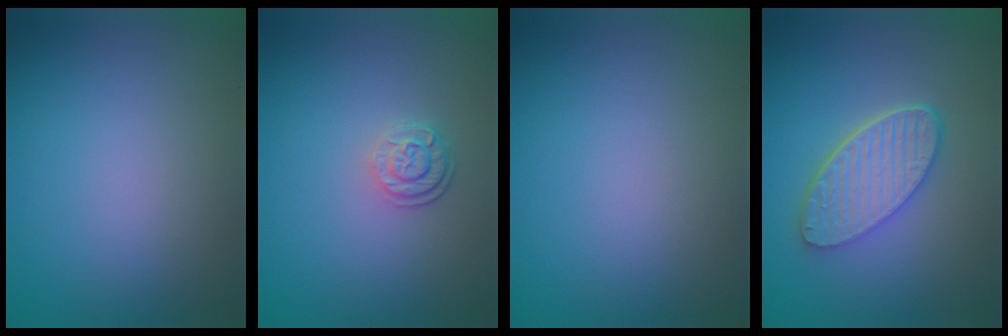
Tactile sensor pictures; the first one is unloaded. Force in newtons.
{"total": 2.5, "press": 1.9, "slide": 1.6}
{"total": 0.0}
{"total": 5.7, "press": 4.4, "slide": 3.6}